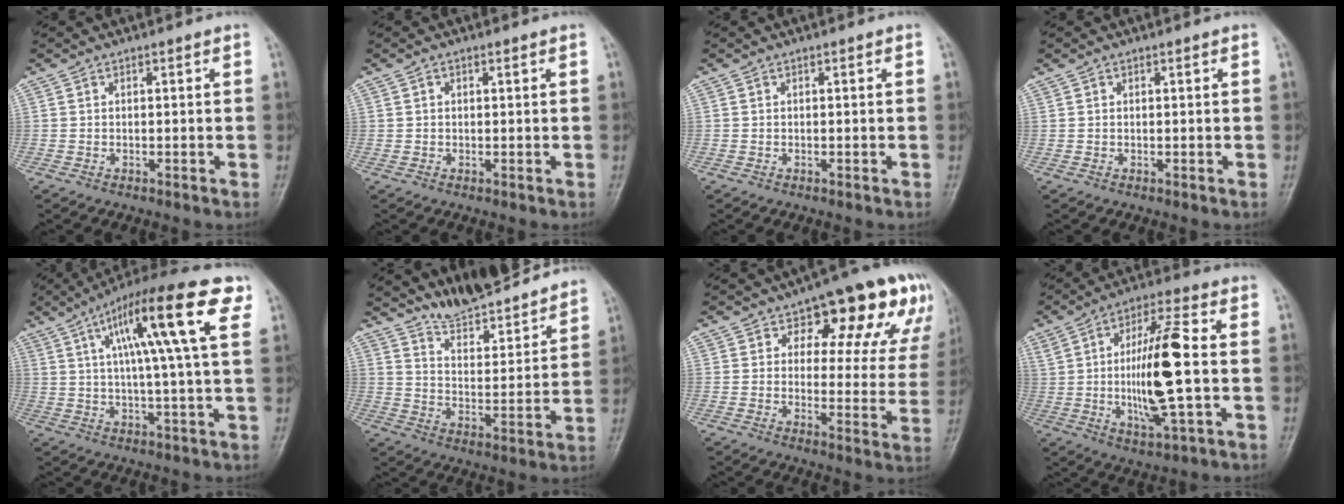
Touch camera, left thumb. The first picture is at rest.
{"total": 0.9, "force": [0.4, 0.7, 0.5], "torque": [-0.001, 0.001, 0.007]}
{"total": 0.0}
{"total": 0.0}
{"total": 17.8, "force": [6.8, 2.7, 16.2], "torque": [-0.252, 0.009, 0.097]}
{"total": 14.6, "force": [13.7, 2.2, 4.5], "torque": [-0.047, -0.088, 0.218]}
{"total": 18.4, "force": [10.1, 9.0, 12.4], "torque": [-0.100, -0.021, 0.124]}
{"total": 15.3, "force": [0.0, 3.6, 14.9], "torque": [-0.281, 0.004, 0.001]}